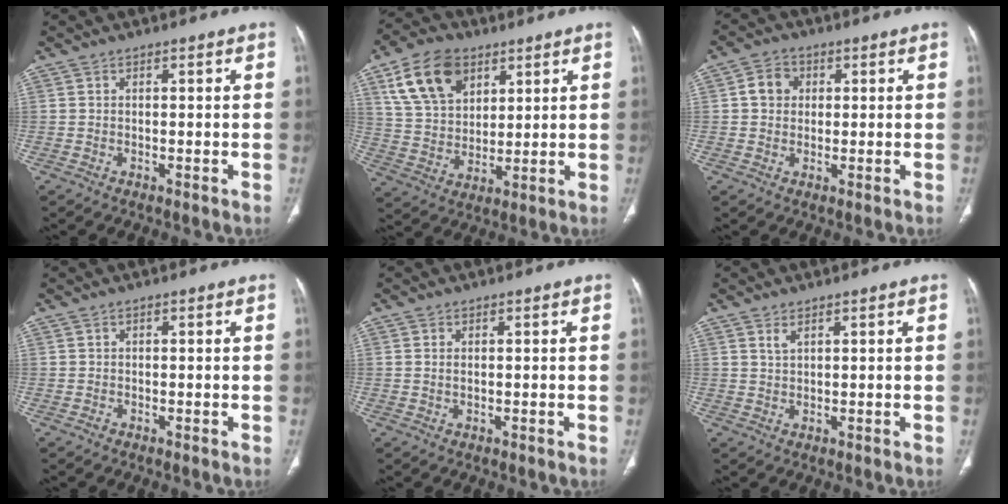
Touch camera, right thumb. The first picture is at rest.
{"total": 14.2, "force": [7.1, 9.2, 8.2], "torque": [-0.131, -0.017, 0.140]}
{"total": 4.4, "force": [0.9, 3.8, 2.1], "torque": [-0.021, 0.007, 0.011]}
{"total": 0.0}
{"total": 0.8, "force": [0.2, 0.4, 0.7], "torque": [-0.018, 0.002, 0.008]}
{"total": 1.4, "force": [1.0, 0.4, 0.9], "torque": [-0.020, -0.002, 0.025]}